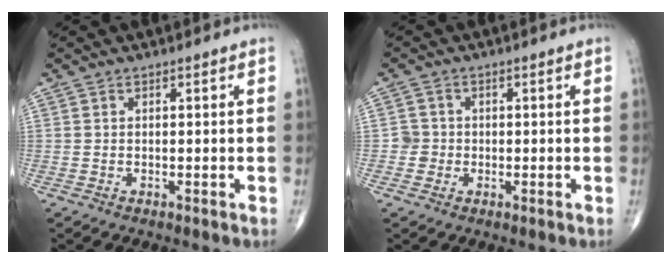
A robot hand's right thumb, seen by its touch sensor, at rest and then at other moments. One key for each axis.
{"total": 2.3, "fx": -0.4, "fy": 2.2, "fz": 0.0, "tx": 0.019, "ty": 0.009, "tz": -0.012}